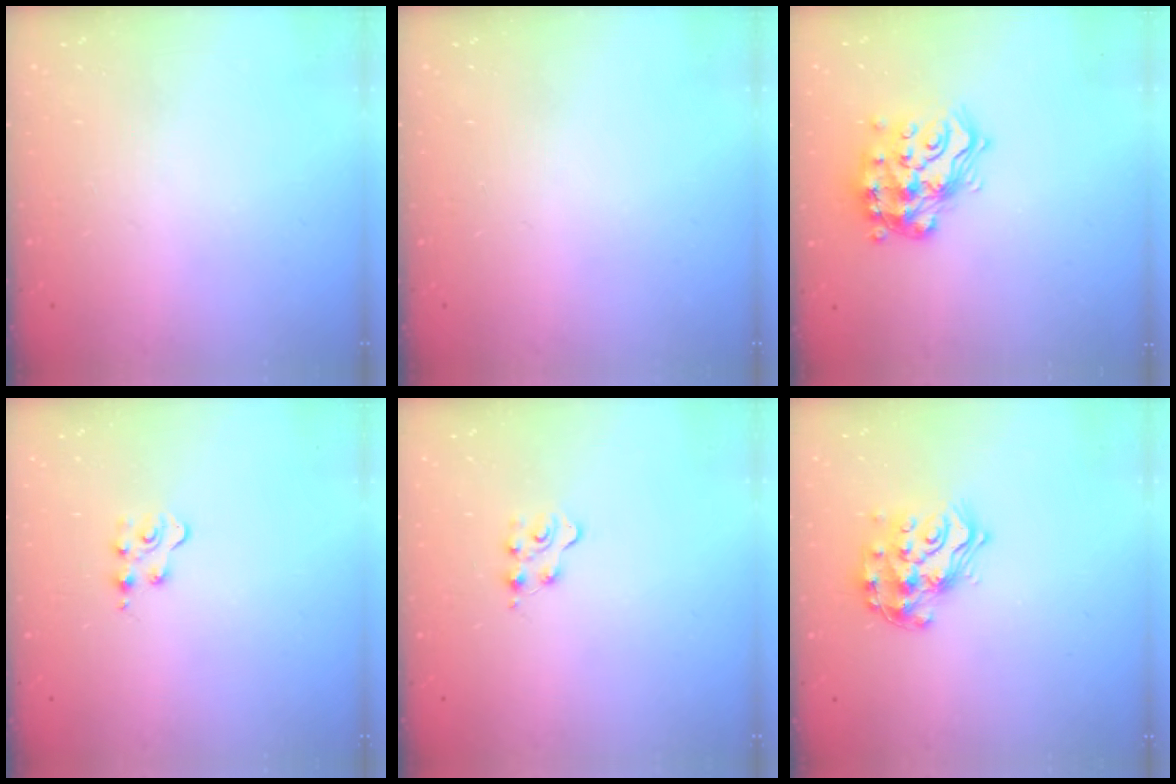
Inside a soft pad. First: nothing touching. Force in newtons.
{"total": 0.0}
{"total": 20.8, "press": 20.8, "slide": 1.4}
{"total": 3.0, "press": 3.0, "slide": 0.3}
{"total": 3.4, "press": 3.3, "slide": 0.4}
{"total": 14.2, "press": 14.1, "slide": 1.1}